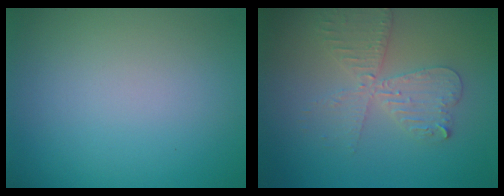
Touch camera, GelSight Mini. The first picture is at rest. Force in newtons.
{"total": 4.1, "press": 3.5, "slide": 2.0}